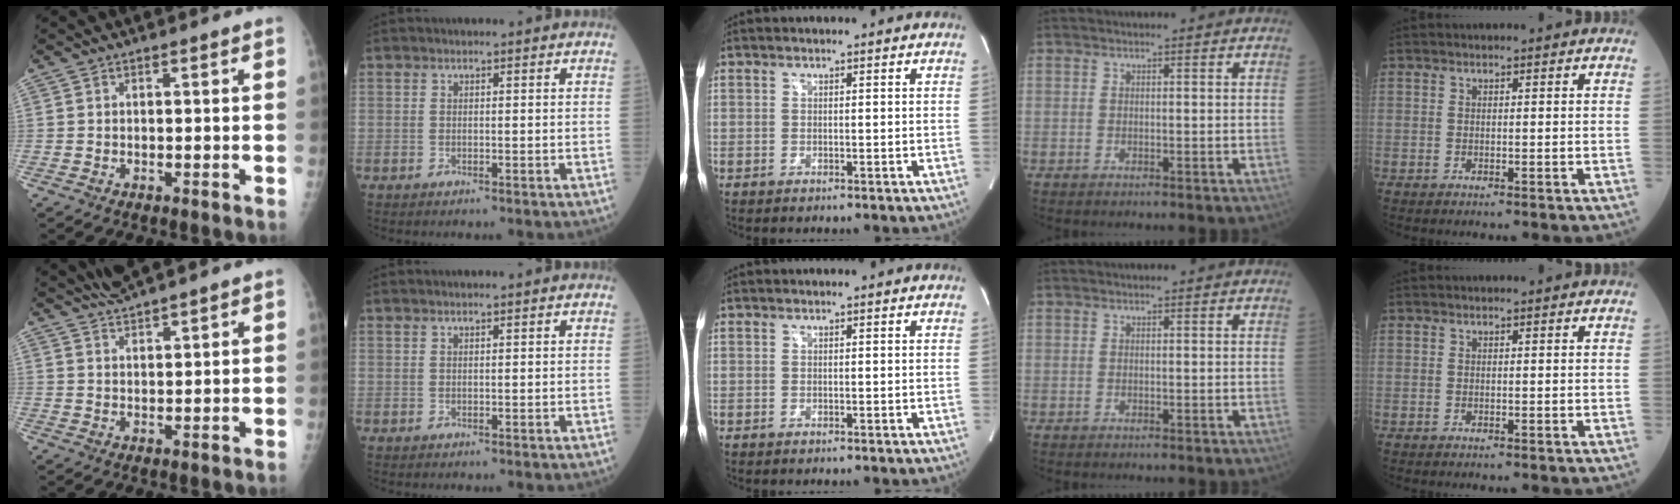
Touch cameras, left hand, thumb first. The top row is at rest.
{"thumb": {"total": 4.7, "force": [4.4, -0.2, 1.7], "torque": [-0.035, 0.001, 0.086]}}